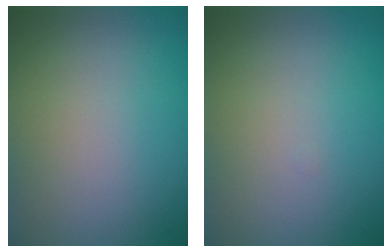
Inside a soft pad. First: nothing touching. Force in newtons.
{"total": 0.0}